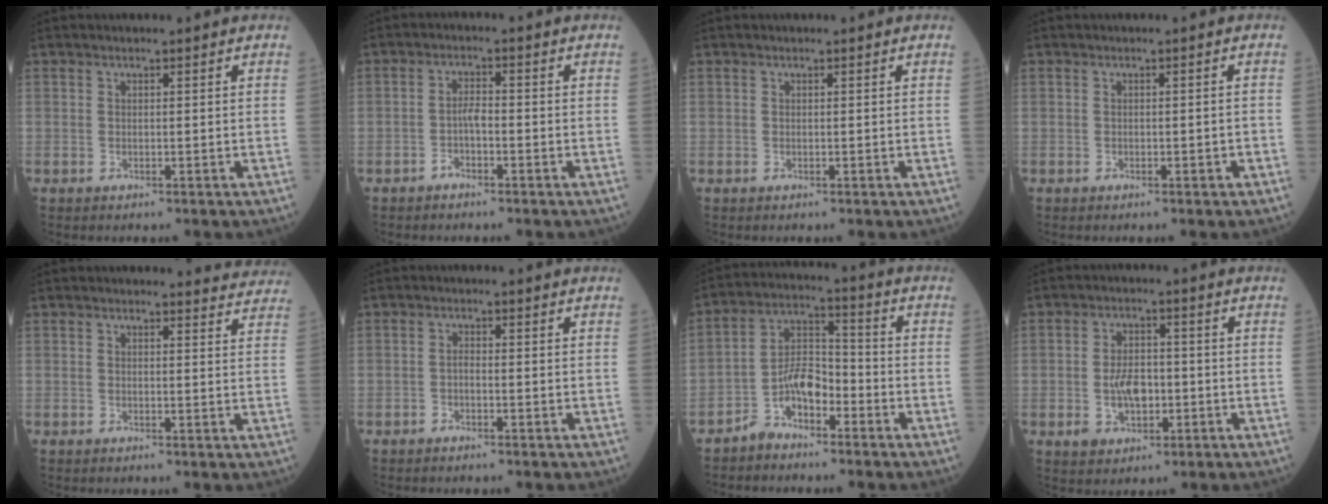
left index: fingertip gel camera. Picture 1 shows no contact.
{"total": 2.2, "force": [-1.1, 0.8, 1.8], "torque": [-0.031, 0.004, -0.022]}
{"total": 0.0}
{"total": 1.1, "force": [-0.4, 0.2, 0.9], "torque": [-0.015, -0.001, -0.002]}
{"total": 5.2, "force": [5.1, 0.8, -0.3], "torque": [0.016, -0.019, 0.031]}
{"total": 0.9, "force": [-0.5, 0.3, 0.7], "torque": [-0.012, 0.002, -0.012]}
{"total": 6.6, "force": [-4.1, 3.2, 4.1], "torque": [-0.084, 0.014, -0.082]}
{"total": 4.8, "force": [-1.1, 2.8, 3.7], "torque": [-0.073, 0.006, -0.015]}